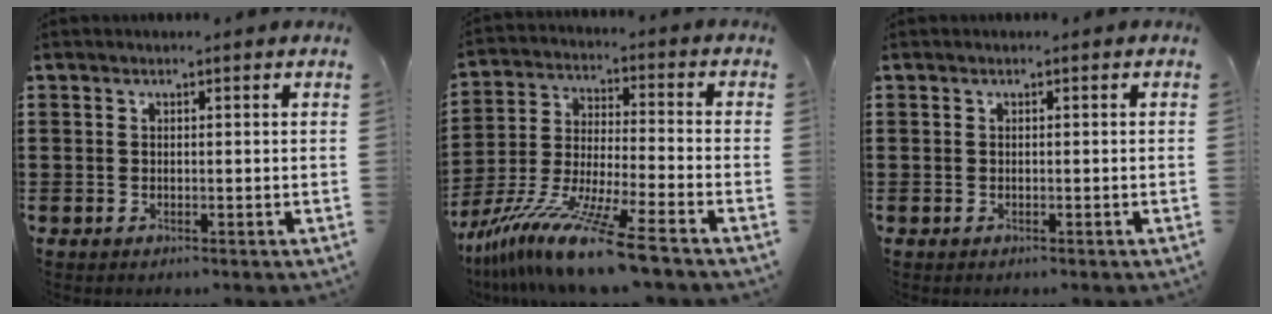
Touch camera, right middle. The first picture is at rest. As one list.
[{"total": 13.0, "force": [-10.7, -1.0, 7.4], "torque": [-0.153, -0.005, -0.211]}, {"total": 0.0}]